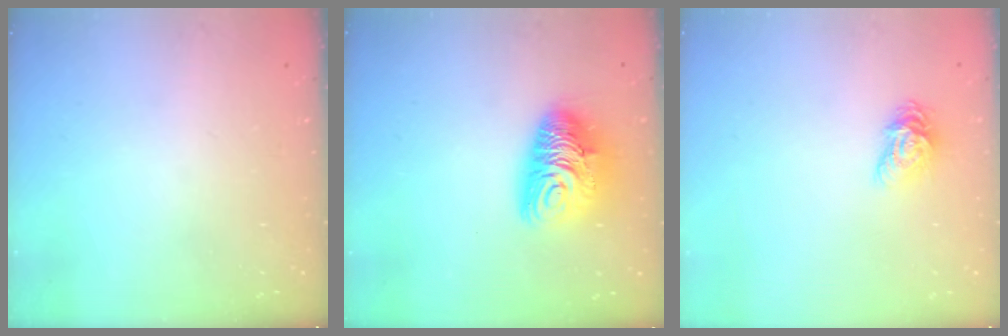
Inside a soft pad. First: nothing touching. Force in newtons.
{"total": 13.0, "press": 12.9, "slide": 1.6}
{"total": 7.6, "press": 7.6, "slide": 0.3}